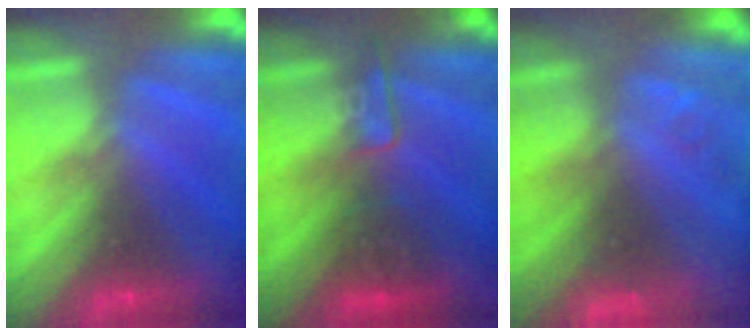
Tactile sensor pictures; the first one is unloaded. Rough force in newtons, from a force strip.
{"total": 2.4}
{"total": 4.0}